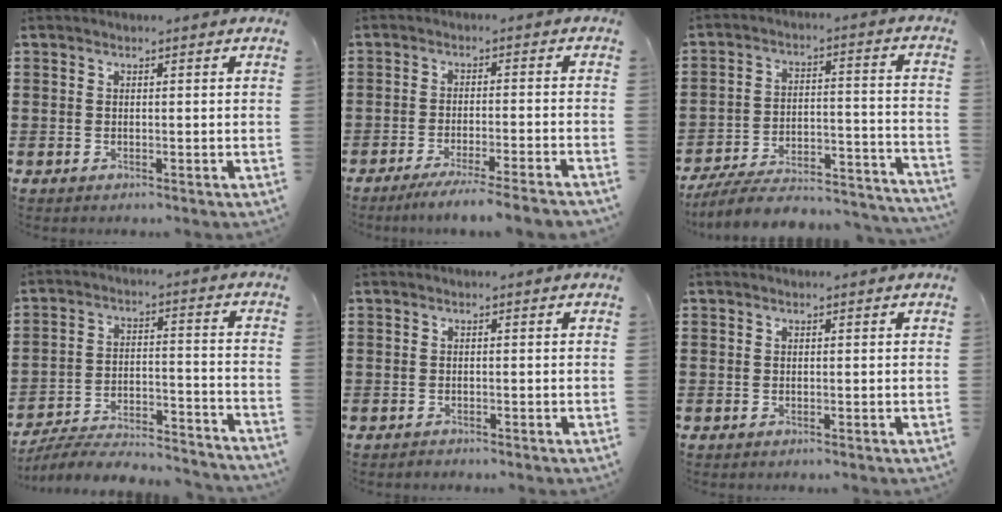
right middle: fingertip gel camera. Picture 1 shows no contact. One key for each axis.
{"total": 3.9, "fx": -3.5, "fy": -0.5, "fz": 1.8, "tx": -0.034, "ty": -0.011, "tz": -0.068}
{"total": 6.9, "fx": -6.2, "fy": 1.1, "fz": 2.9, "tx": -0.052, "ty": 0.002, "tz": -0.122}
{"total": 5.8, "fx": -5.5, "fy": 0.6, "fz": 1.6, "tx": -0.037, "ty": -0.002, "tz": -0.112}
{"total": 0.5, "fx": -0.5, "fy": 0.2, "fz": 0.0, "tx": 0.000, "ty": 0.002, "tz": -0.012}
{"total": 0.0}